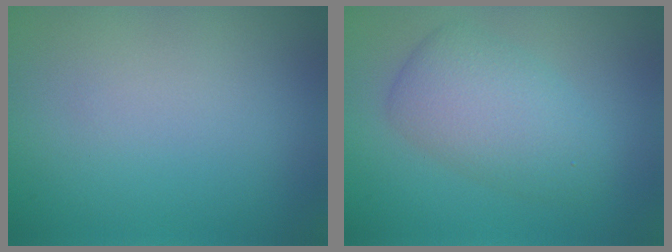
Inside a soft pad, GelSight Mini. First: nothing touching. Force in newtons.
{"total": 4.6, "press": 4.6, "slide": 0.1}